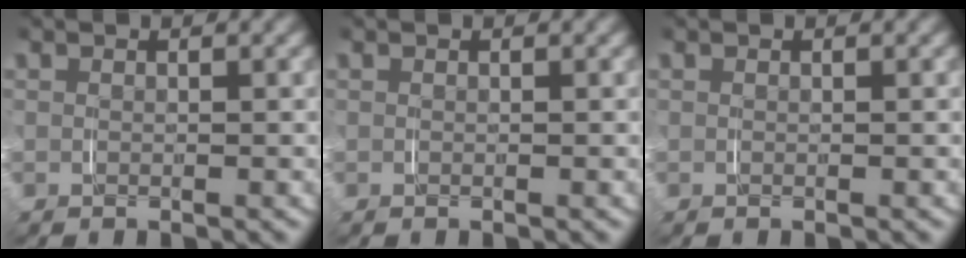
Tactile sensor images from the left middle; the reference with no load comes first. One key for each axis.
{"total": 0.0}
{"total": 0.0}